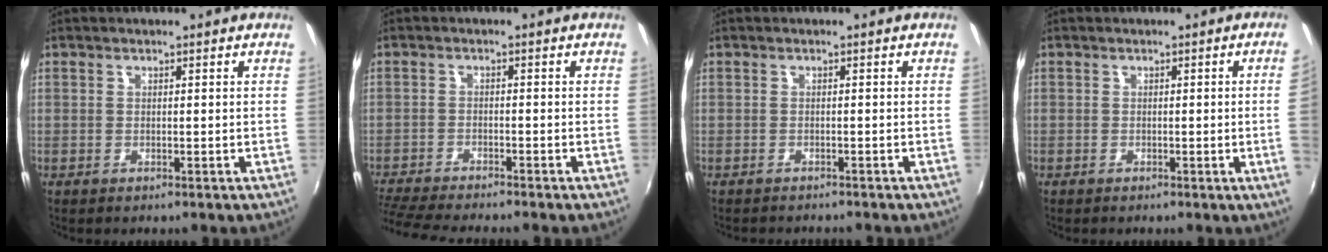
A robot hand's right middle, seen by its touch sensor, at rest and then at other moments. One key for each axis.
{"total": 9.3, "fx": -8.6, "fy": 0.0, "fz": 3.7, "tx": -0.099, "ty": -0.032, "tz": -0.146}
{"total": 3.4, "fx": -3.2, "fy": 0.5, "fz": 1.1, "tx": -0.030, "ty": -0.017, "tz": -0.046}
{"total": 2.7, "fx": -0.1, "fy": -1.6, "fz": 2.2, "tx": -0.034, "ty": -0.016, "tz": 0.004}